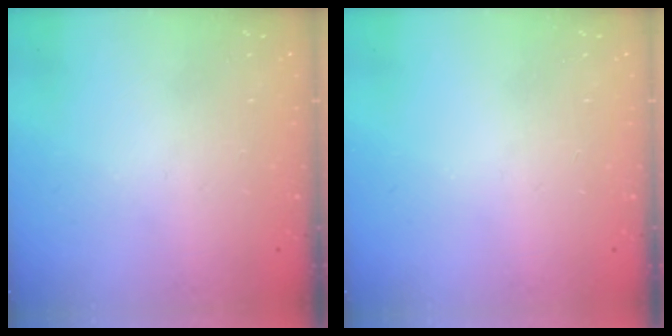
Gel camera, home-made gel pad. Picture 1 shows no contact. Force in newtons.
{"total": 0.0}